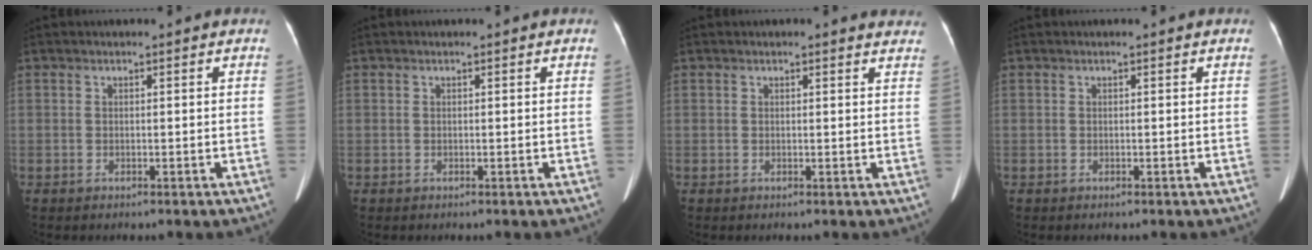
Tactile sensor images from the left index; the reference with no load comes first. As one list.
[{"total": 0.0}, {"total": 2.9, "force": [2.7, 0.9, 0.5], "torque": [0.000, -0.006, 0.007]}, {"total": 0.0}]